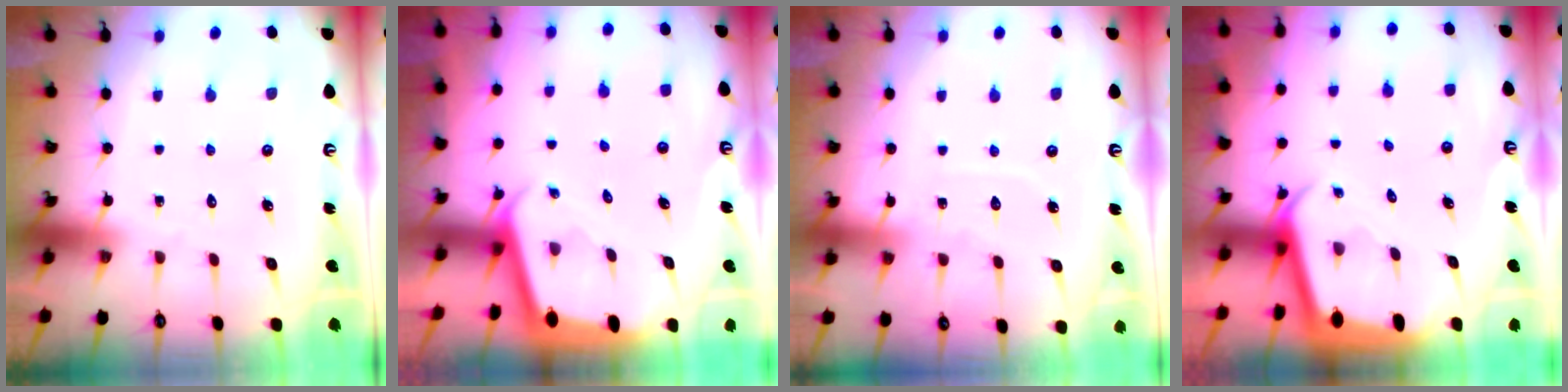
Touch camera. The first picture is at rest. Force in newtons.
{"total": 1.9, "press": 1.9, "slide": 0.0}
{"total": 5.9, "press": 5.9, "slide": 0.6}
{"total": 2.1, "press": 2.1, "slide": 0.2}